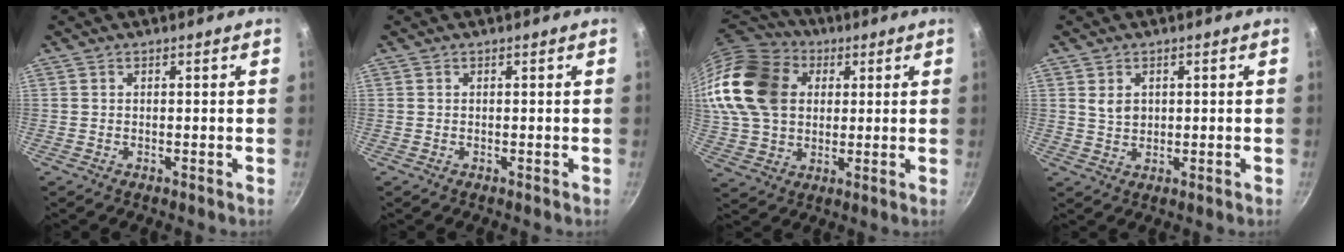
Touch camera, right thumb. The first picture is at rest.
{"total": 0.0}
{"total": 23.3, "force": [5.9, 17.5, 14.2], "torque": [-0.284, 0.022, 0.107]}
{"total": 3.0, "force": [0.8, 2.2, 1.9], "torque": [-0.026, -0.006, 0.020]}